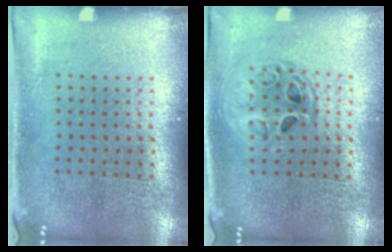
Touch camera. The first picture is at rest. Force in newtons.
{"total": 1.5, "press": 1.3, "slide": 0.8}